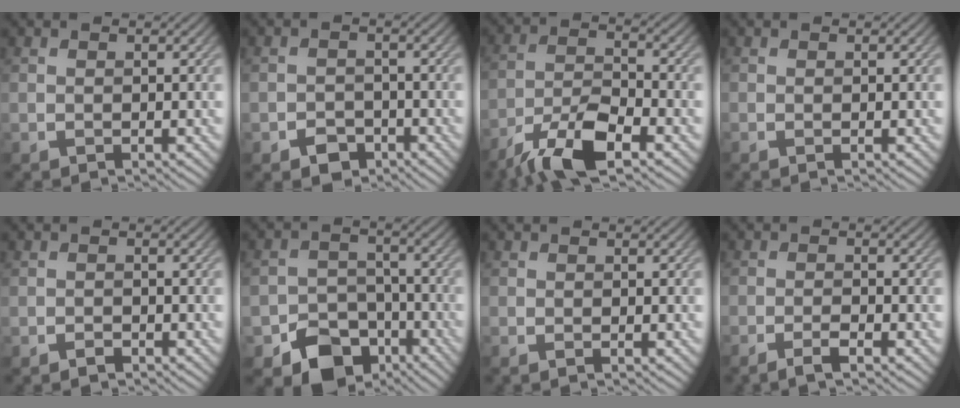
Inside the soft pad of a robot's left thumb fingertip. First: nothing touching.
{"total": 3.2, "force": [-2.0, 2.2, 1.2], "torque": [-0.017, -0.005, -0.040]}
{"total": 10.1, "force": [-7.1, 3.0, 6.6], "torque": [-0.124, -0.002, -0.137]}
{"total": 0.0}
{"total": 1.0, "force": [-0.8, 0.5, 0.3], "torque": [-0.005, 0.000, -0.015]}
{"total": 9.6, "force": [-6.0, 6.5, 3.8], "torque": [-0.066, -0.021, -0.103]}
{"total": 0.0}
{"total": 2.5, "force": [-1.8, 0.3, 1.7], "torque": [-0.029, 0.004, -0.040]}